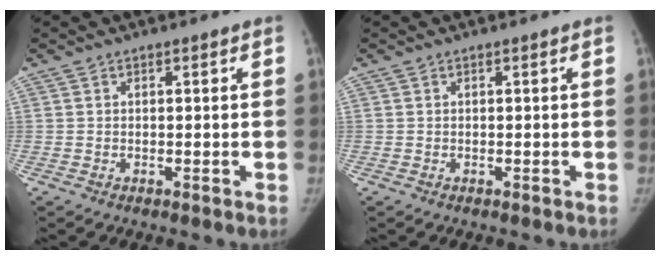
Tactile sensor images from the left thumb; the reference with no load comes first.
{"total": 0.0}